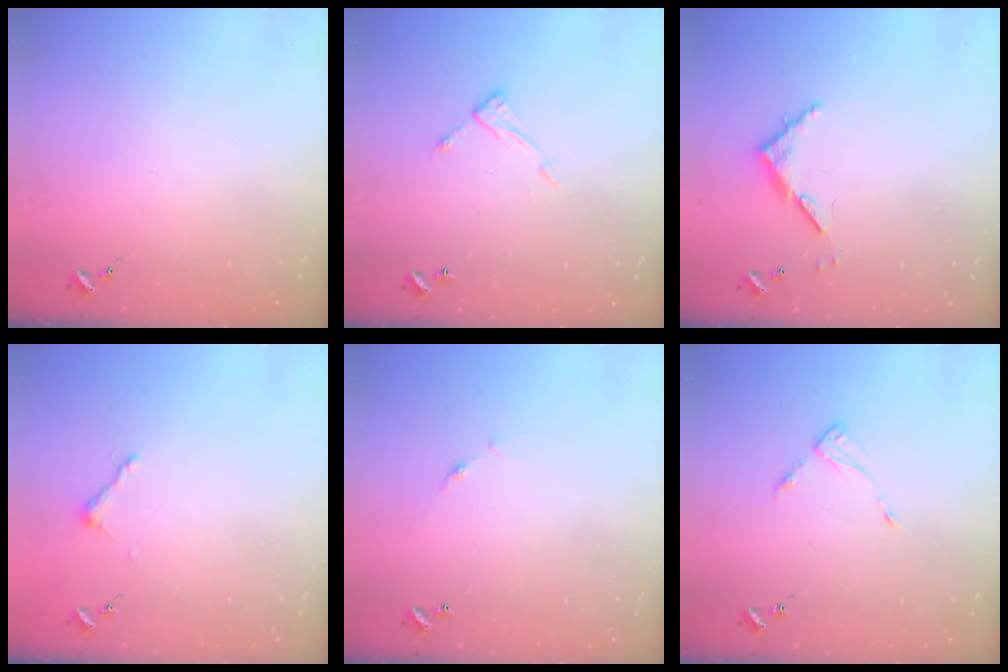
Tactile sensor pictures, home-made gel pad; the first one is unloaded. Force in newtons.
{"total": 7.6, "press": 7.6, "slide": 0.1}
{"total": 6.7, "press": 6.7, "slide": 0.5}
{"total": 3.4, "press": 3.4, "slide": 0.3}
{"total": 6.4, "press": 6.4, "slide": 0.5}
{"total": 3.6, "press": 3.6, "slide": 0.4}